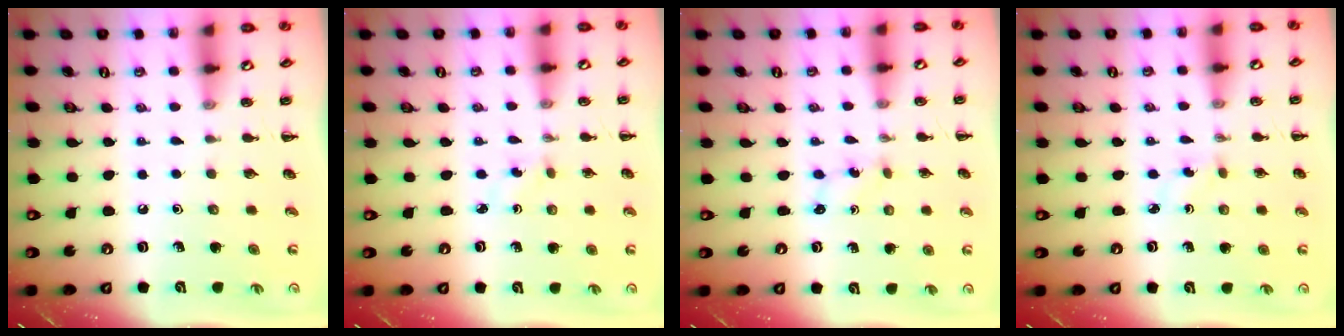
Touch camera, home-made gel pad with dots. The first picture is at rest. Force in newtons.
{"total": 1.7, "press": 1.5, "slide": 0.8}
{"total": 1.0, "press": 0.9, "slide": 0.4}
{"total": 1.8, "press": 1.6, "slide": 0.7}